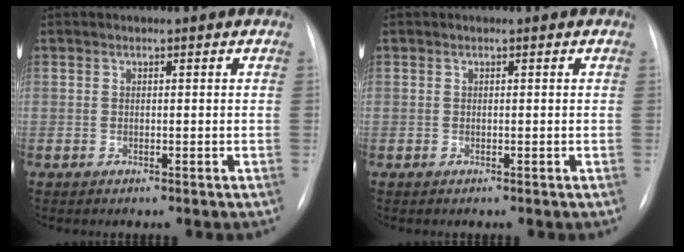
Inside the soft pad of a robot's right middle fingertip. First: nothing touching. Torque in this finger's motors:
{"motor_torque": [-0.13, 0.01, -0.02, 0.00]}